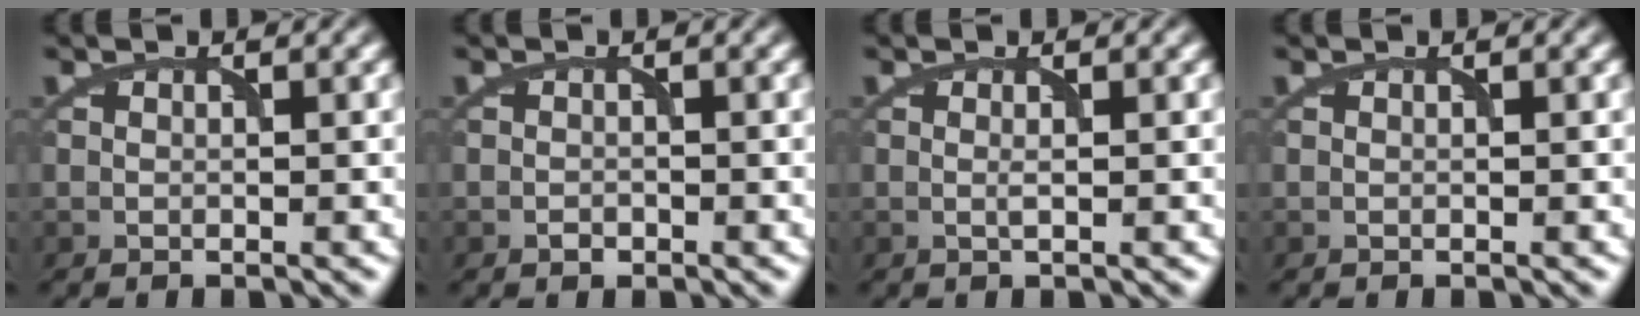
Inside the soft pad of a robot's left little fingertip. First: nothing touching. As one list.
[{"total": 0.7, "force": [-0.4, 0.5, 0.3], "torque": [-0.003, -0.002, -0.009]}, {"total": 0.6, "force": [0.0, 0.0, 0.6], "torque": [-0.015, -0.001, -0.001]}, {"total": 0.0}]